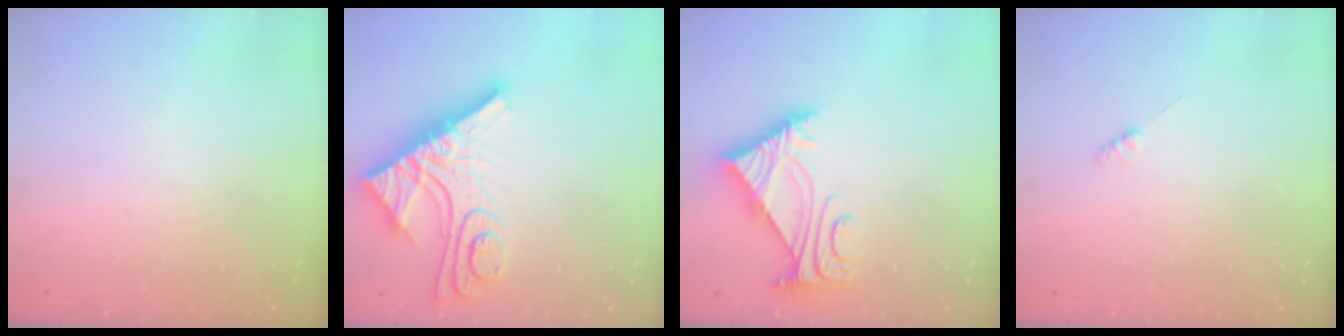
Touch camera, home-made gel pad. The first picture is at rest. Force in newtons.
{"total": 14.7, "press": 14.6, "slide": 1.2}
{"total": 5.8, "press": 5.7, "slide": 0.9}
{"total": 2.3, "press": 2.3, "slide": 0.3}